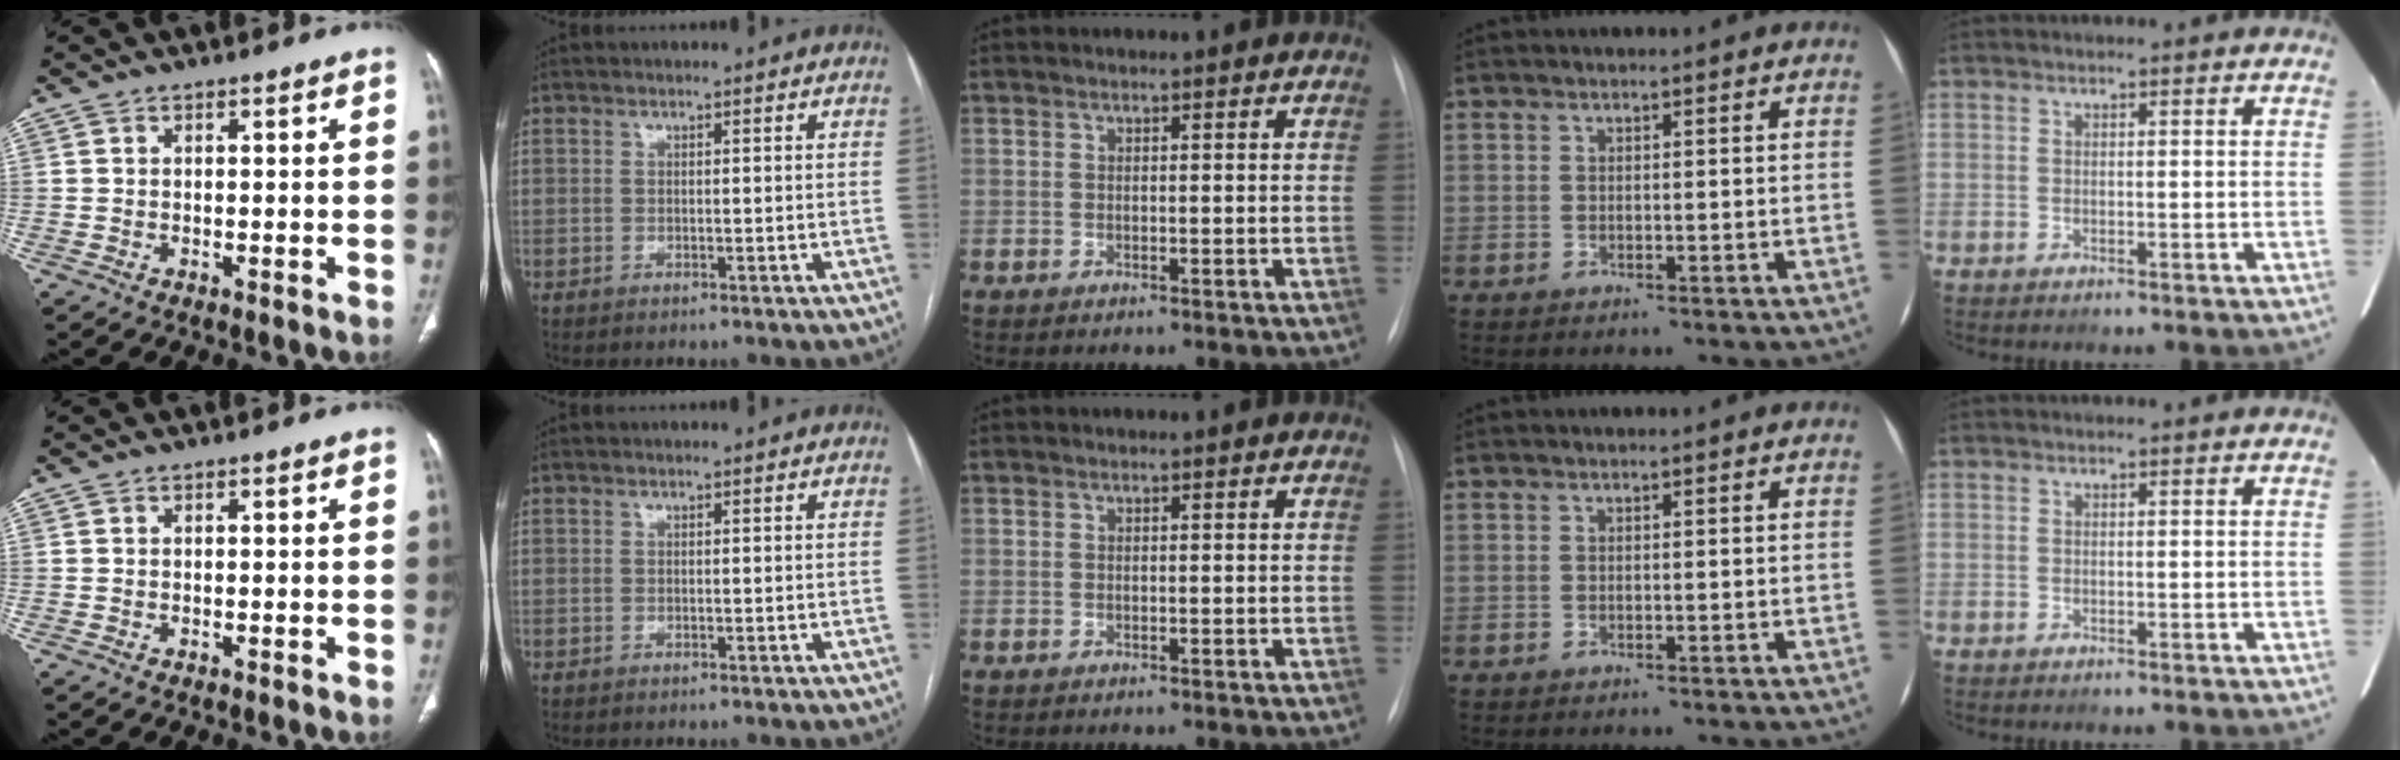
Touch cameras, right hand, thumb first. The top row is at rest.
{}